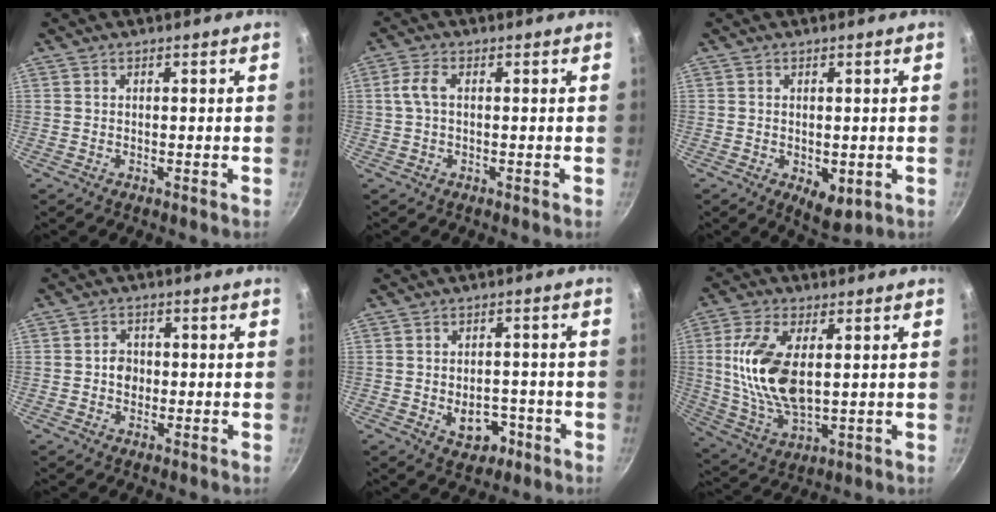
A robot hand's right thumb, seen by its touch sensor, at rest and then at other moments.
{"total": 3.6, "force": [0.3, 1.9, 3.0], "torque": [-0.074, 0.009, 0.004]}
{"total": 5.3, "force": [-1.3, 2.9, 4.3], "torque": [-0.053, -0.010, -0.007]}
{"total": 3.3, "force": [-0.3, 2.8, 1.8], "torque": [-0.011, 0.006, -0.010]}
{"total": 5.8, "force": [-2.0, 4.1, 3.7], "torque": [-0.028, 0.016, -0.020]}
{"total": 15.5, "force": [2.1, 7.7, 13.3], "torque": [-0.271, -0.013, 0.049]}